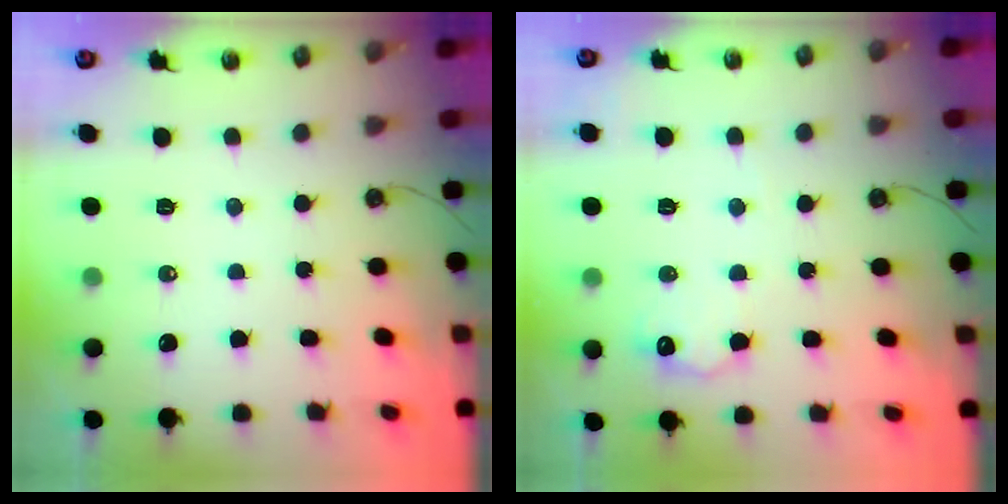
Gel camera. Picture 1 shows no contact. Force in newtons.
{"total": 9.5, "press": 9.5, "slide": 0.6}